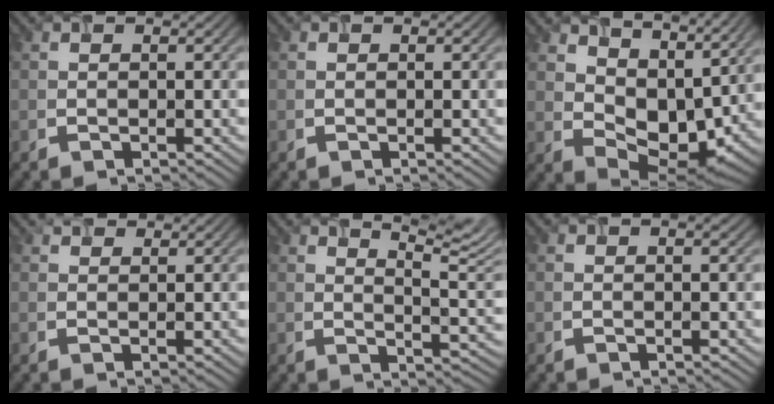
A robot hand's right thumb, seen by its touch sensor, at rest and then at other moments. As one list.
[{"total": 0.0}, {"total": 8.4, "force": [4.8, 5.2, 4.5], "torque": [-0.091, -0.007, 0.092]}, {"total": 2.1, "force": [1.9, 0.6, 0.7], "torque": [-0.014, 0.006, 0.034]}, {"total": 10.2, "force": [6.8, 2.6, 7.2], "torque": [-0.101, 0.015, 0.081]}, {"total": 0.7, "force": [0.5, 0.0, 0.6], "torque": [-0.007, 0.000, 0.006]}]